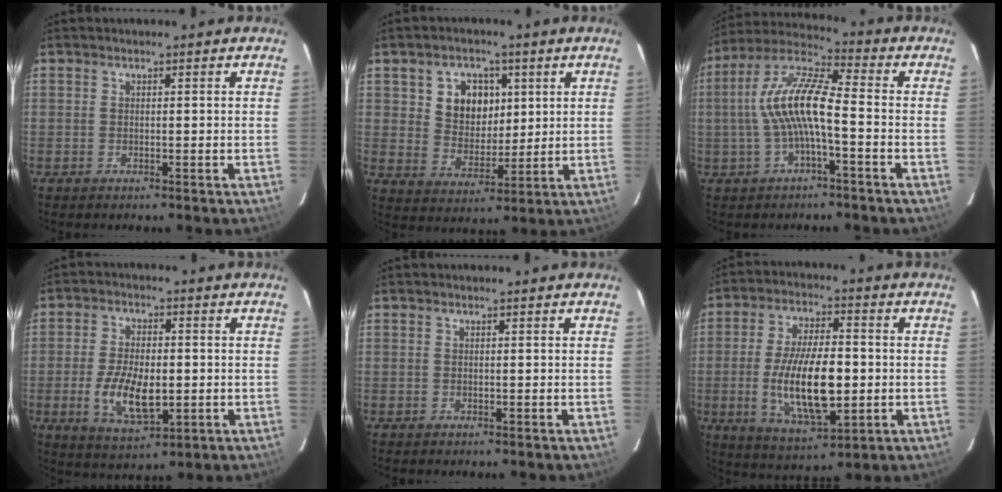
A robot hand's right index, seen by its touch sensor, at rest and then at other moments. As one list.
[{"total": 8.8, "force": [2.8, 7.2, 4.1], "torque": [-0.079, 0.015, 0.059]}, {"total": 11.5, "force": [-1.7, 2.6, 11.1], "torque": [-0.226, 0.016, -0.034]}, {"total": 10.4, "force": [-2.1, 5.1, 8.8], "torque": [-0.178, -0.011, -0.032]}, {"total": 0.0}, {"total": 15.7, "force": [-2.2, 6.4, 14.1], "torque": [-0.271, -0.012, -0.029]}]